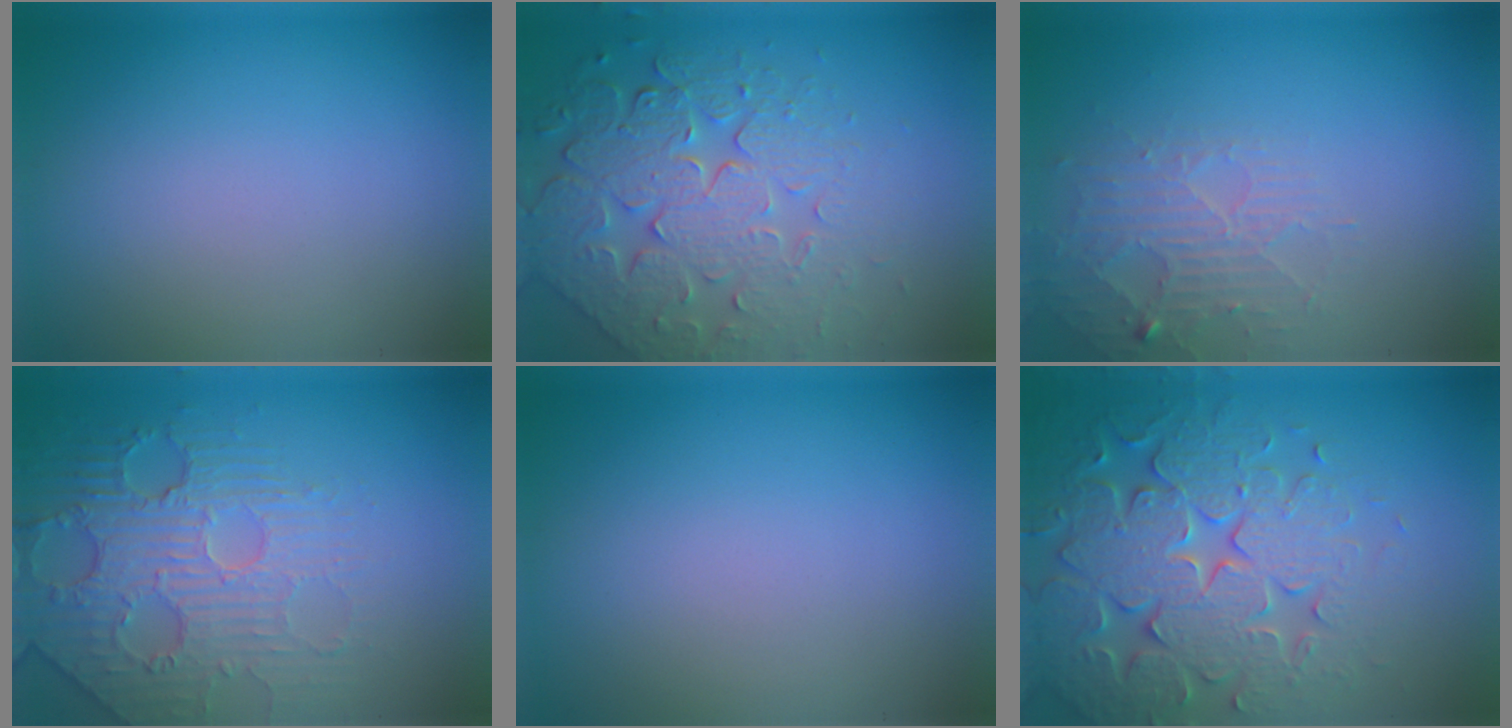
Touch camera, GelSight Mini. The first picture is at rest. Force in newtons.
{"total": 7.8, "press": 5.7, "slide": 5.4}
{"total": 3.1, "press": 3.0, "slide": 0.6}
{"total": 4.3, "press": 4.0, "slide": 1.6}
{"total": 0.0}
{"total": 7.6, "press": 7.5, "slide": 1.6}